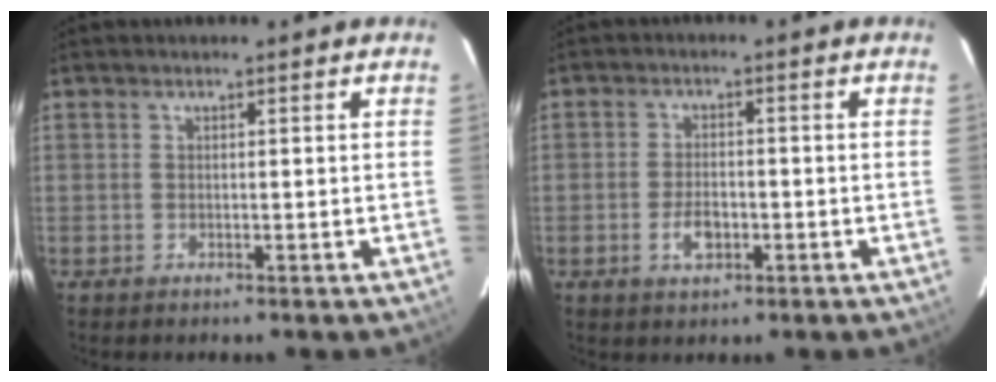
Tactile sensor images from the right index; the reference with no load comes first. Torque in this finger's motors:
{"motor_torque": [0.16, -0.01, 0.09, 0.02]}